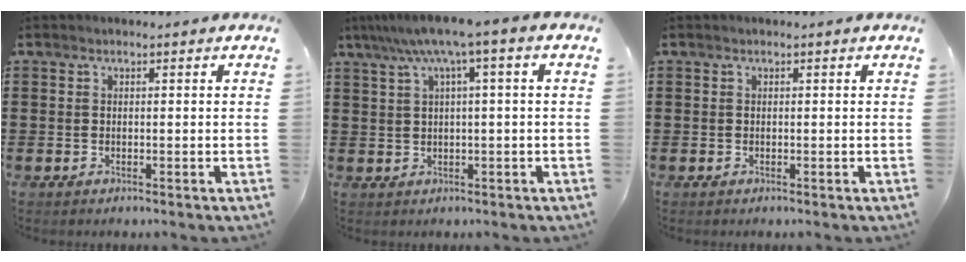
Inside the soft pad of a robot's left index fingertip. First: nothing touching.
{"total": 5.5, "force": [1.8, -0.2, 5.2], "torque": [-0.102, -0.002, 0.026]}
{"total": 0.0}